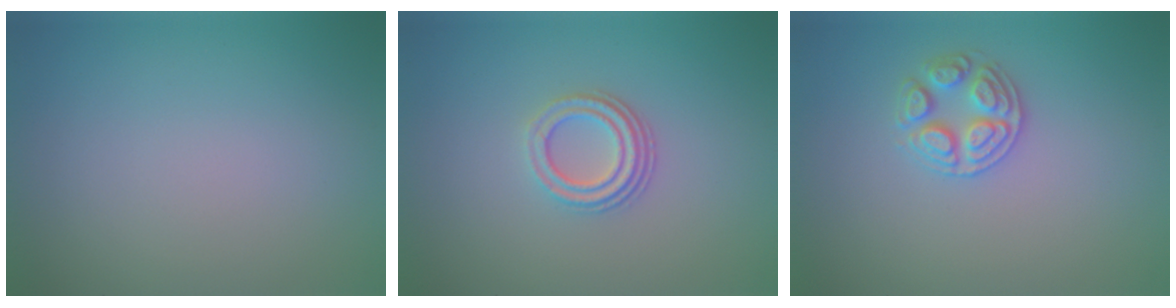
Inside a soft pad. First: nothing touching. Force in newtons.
{"total": 3.1, "press": 2.2, "slide": 2.2}
{"total": 2.6, "press": 2.6, "slide": 0.4}